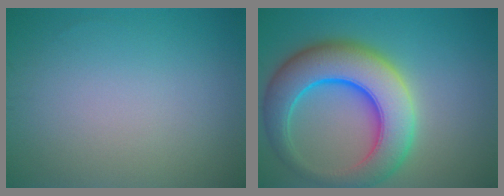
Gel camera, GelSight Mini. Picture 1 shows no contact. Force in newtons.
{"total": 10.1, "press": 10.1, "slide": 0.4}